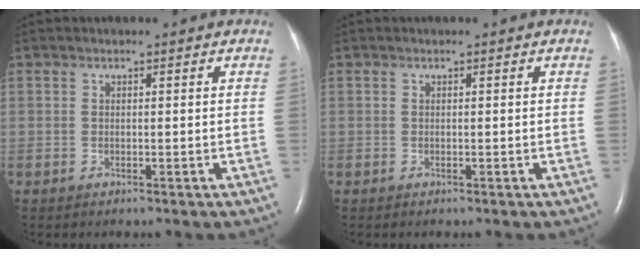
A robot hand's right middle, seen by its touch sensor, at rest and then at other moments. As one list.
[{"total": 0.0}]